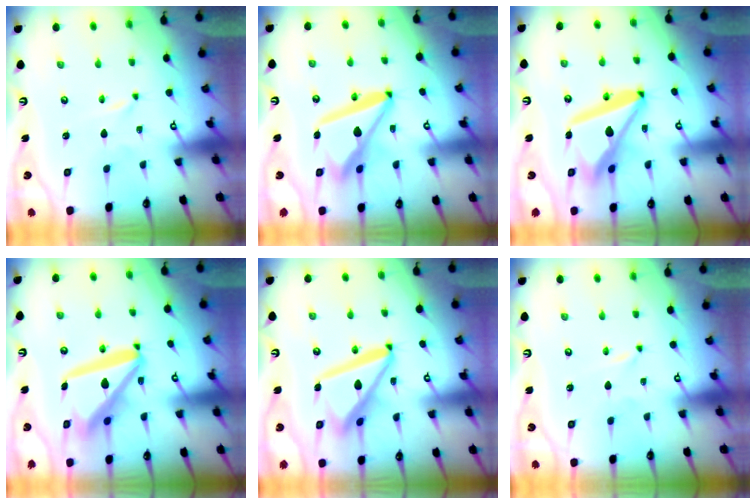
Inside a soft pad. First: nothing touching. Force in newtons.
{"total": 15.8, "press": 15.6, "slide": 1.8}
{"total": 17.6, "press": 17.5, "slide": 2.2}
{"total": 17.6, "press": 17.5, "slide": 2.2}
{"total": 16.2, "press": 16.1, "slide": 1.8}
{"total": 0.0}